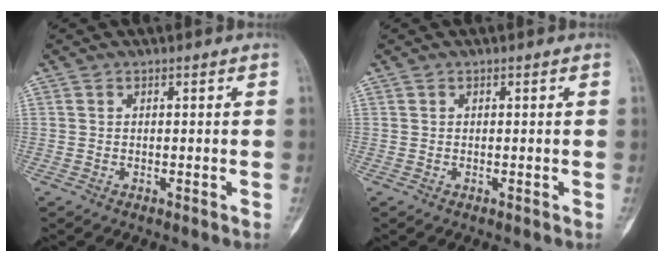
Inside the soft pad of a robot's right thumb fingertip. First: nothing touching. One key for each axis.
{"total": 0.0}